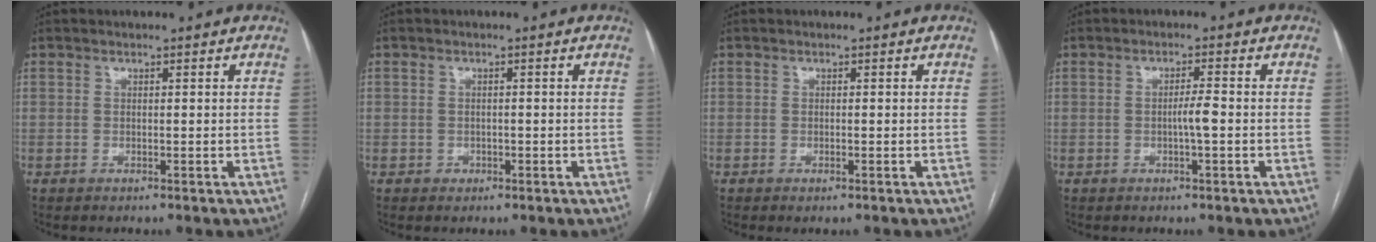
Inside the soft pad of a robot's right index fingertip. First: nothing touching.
{"total": 1.5, "force": [-0.6, 1.4, 0.1], "torque": [0.003, 0.006, -0.009]}
{"total": 0.8, "force": [-0.5, 0.1, 0.6], "torque": [-0.010, -0.001, -0.006]}
{"total": 2.4, "force": [-0.6, 0.0, 2.4], "torque": [-0.041, 0.001, -0.011]}